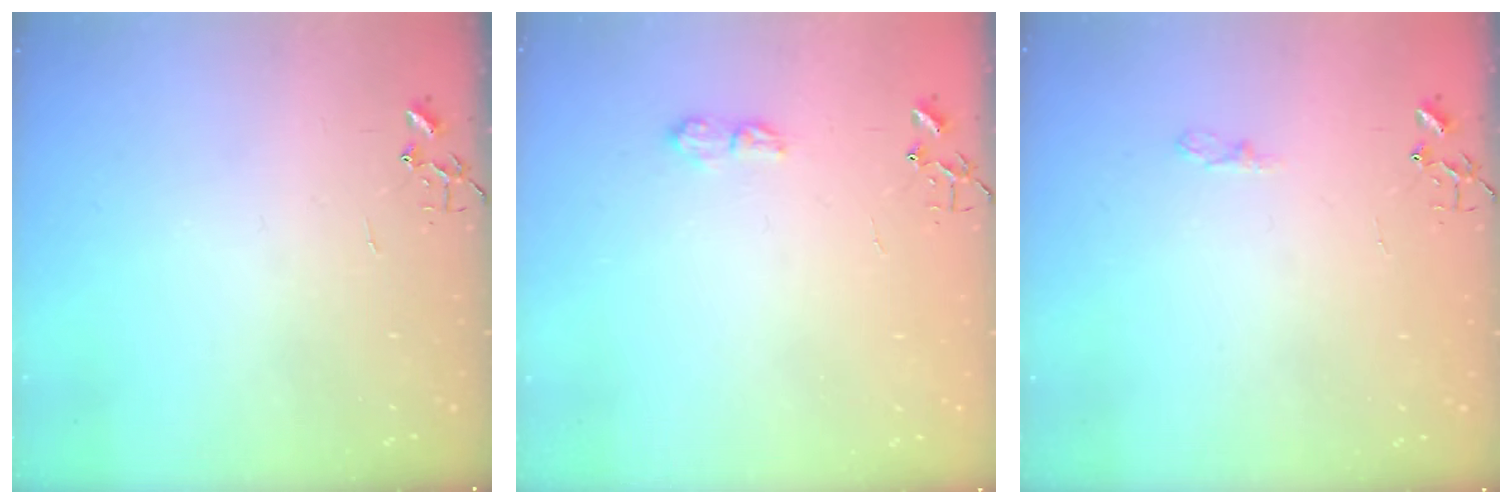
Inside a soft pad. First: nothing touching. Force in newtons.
{"total": 7.0, "press": 7.0, "slide": 0.8}
{"total": 5.0, "press": 4.9, "slide": 0.6}